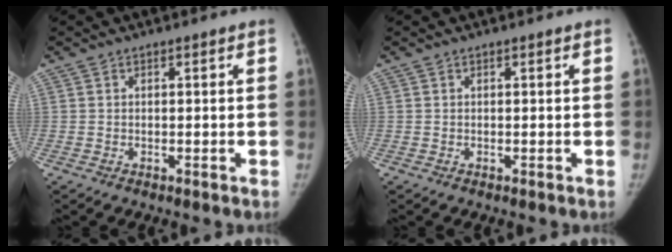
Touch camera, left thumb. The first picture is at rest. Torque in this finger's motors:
{"motor_torque": [0.06, -0.01, 0.33, 0.19, 0.01]}